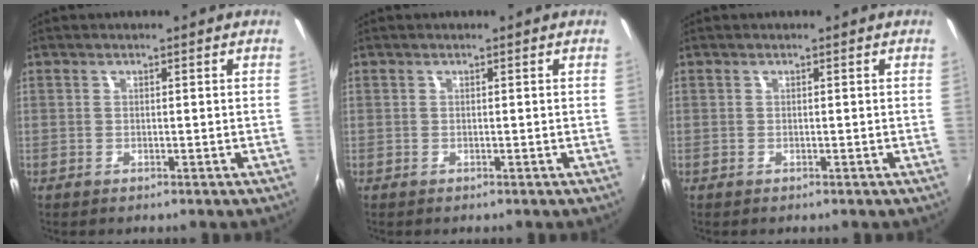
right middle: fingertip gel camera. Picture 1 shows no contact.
{"total": 0.0}
{"total": 0.0}